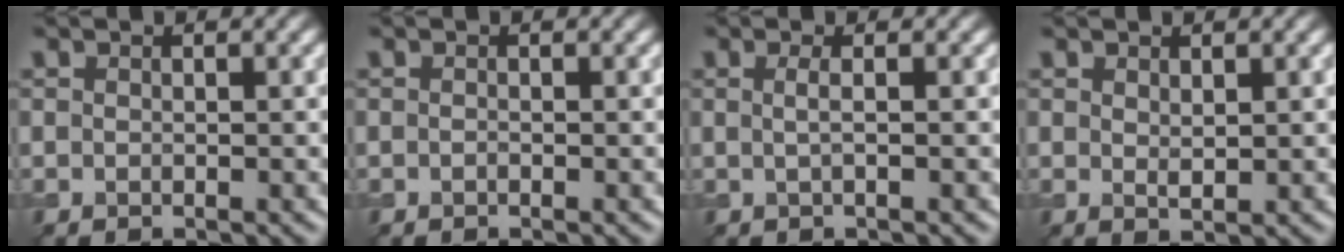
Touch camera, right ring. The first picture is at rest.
{"total": 0.0}
{"total": 1.2, "force": [0.1, 0.4, 1.2], "torque": [-0.019, 0.003, -0.003]}
{"total": 0.9, "force": [0.6, 0.3, 0.7], "torque": [-0.014, -0.003, 0.013]}